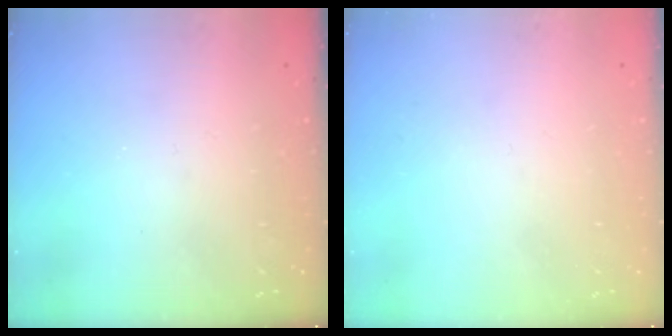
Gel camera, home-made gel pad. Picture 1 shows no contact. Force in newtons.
{"total": 0.0}